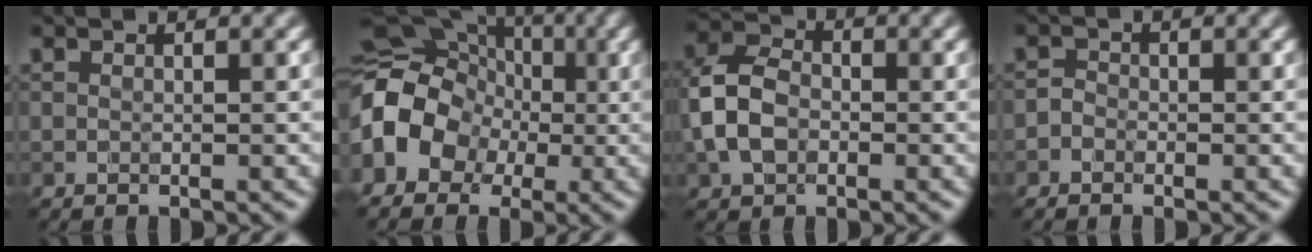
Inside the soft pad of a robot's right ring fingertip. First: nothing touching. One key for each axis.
{"total": 10.6, "fx": -1.8, "fy": 8.9, "fz": 5.6, "tx": -0.089, "ty": -0.001, "tz": -0.062}
{"total": 5.0, "fx": -1.0, "fy": 3.7, "fz": 3.3, "tx": -0.076, "ty": 0.008, "tz": -0.028}
{"total": 0.7, "fx": -0.5, "fy": 0.5, "fz": 0.0, "tx": 0.007, "ty": 0.002, "tz": -0.015}